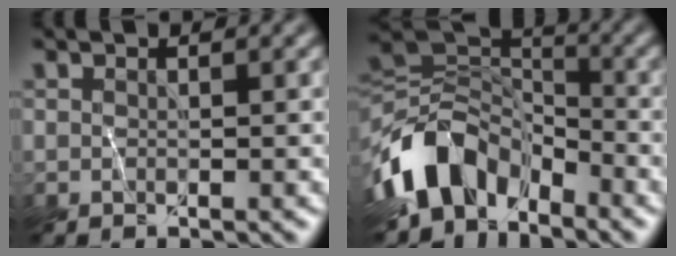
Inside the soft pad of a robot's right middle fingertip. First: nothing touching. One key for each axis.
{"total": 8.8, "fx": -4.8, "fy": 5.7, "fz": 4.6, "tx": -0.074, "ty": 0.005, "tz": -0.098}